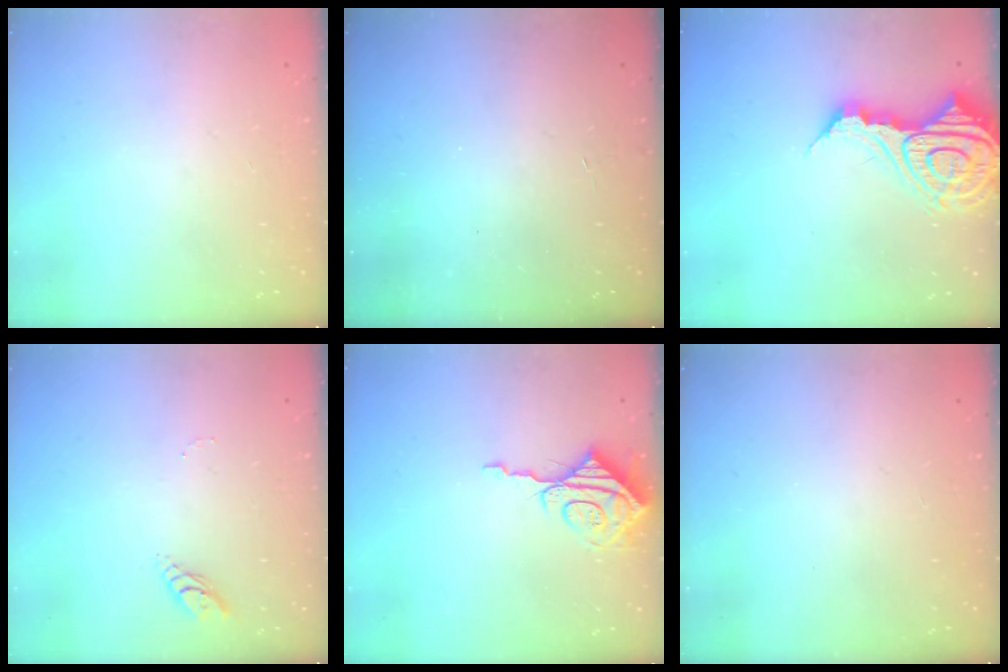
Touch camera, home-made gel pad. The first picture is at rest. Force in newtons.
{"total": 3.3, "press": 3.3, "slide": 0.3}
{"total": 20.1, "press": 19.9, "slide": 2.7}
{"total": 4.6, "press": 4.6, "slide": 0.4}
{"total": 9.3, "press": 9.3, "slide": 1.0}
{"total": 0.0}